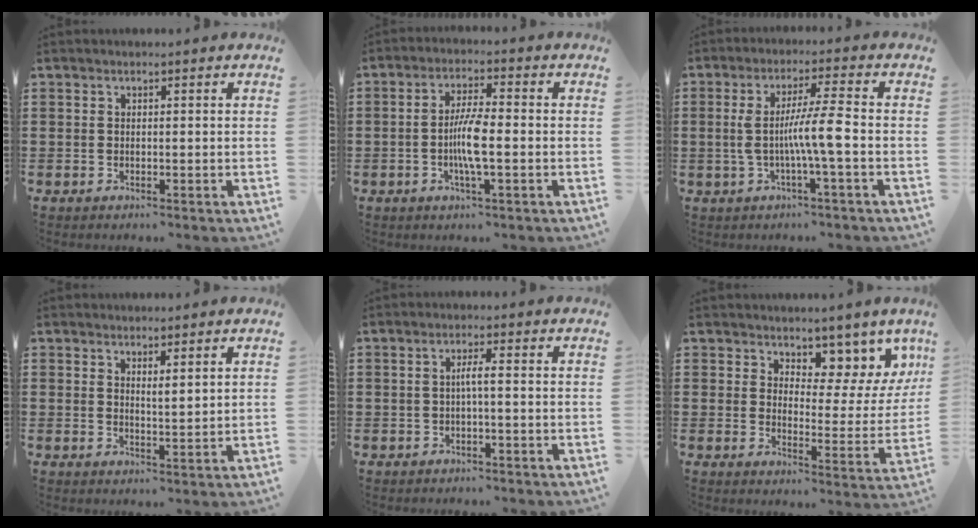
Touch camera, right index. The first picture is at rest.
{"total": 5.9, "force": [-1.2, 1.1, 5.7], "torque": [-0.113, -0.002, -0.028]}
{"total": 7.4, "force": [-1.4, -0.1, 7.3], "torque": [-0.129, -0.002, -0.029]}
{"total": 1.6, "force": [1.5, -0.2, 0.7], "torque": [-0.016, 0.000, 0.027]}
{"total": 2.3, "force": [-0.4, 0.0, 2.2], "torque": [-0.043, 0.000, -0.010]}
{"total": 7.2, "force": [6.1, 3.2, 2.2], "torque": [-0.046, -0.050, 0.104]}